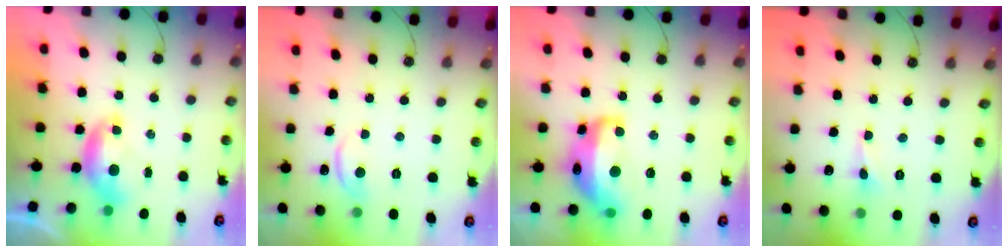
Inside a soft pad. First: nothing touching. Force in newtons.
{"total": 3.7, "press": 3.6, "slide": 0.5}
{"total": 10.0, "press": 9.9, "slide": 1.0}
{"total": 0.8, "press": 0.8, "slide": 0.2}